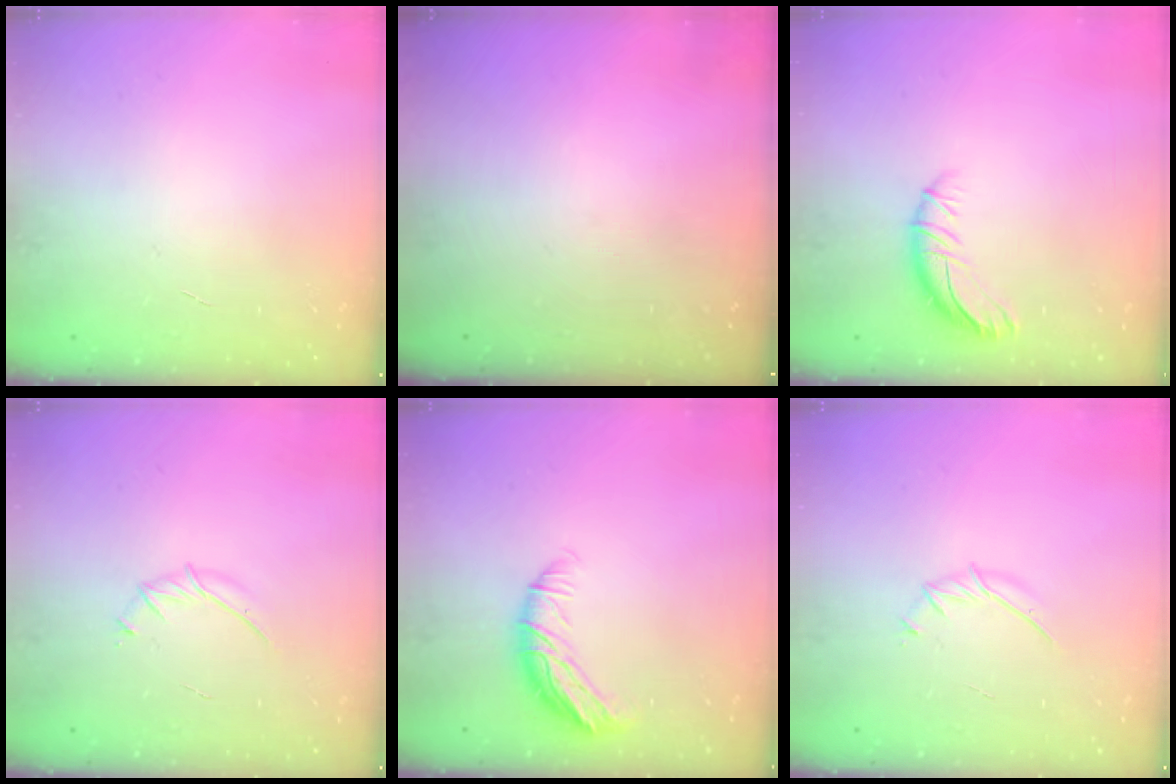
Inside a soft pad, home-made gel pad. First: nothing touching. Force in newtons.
{"total": 0.0}
{"total": 8.7, "press": 8.6, "slide": 0.6}
{"total": 3.7, "press": 3.5, "slide": 0.9}
{"total": 10.2, "press": 10.2, "slide": 0.1}
{"total": 3.5, "press": 3.4, "slide": 1.0}